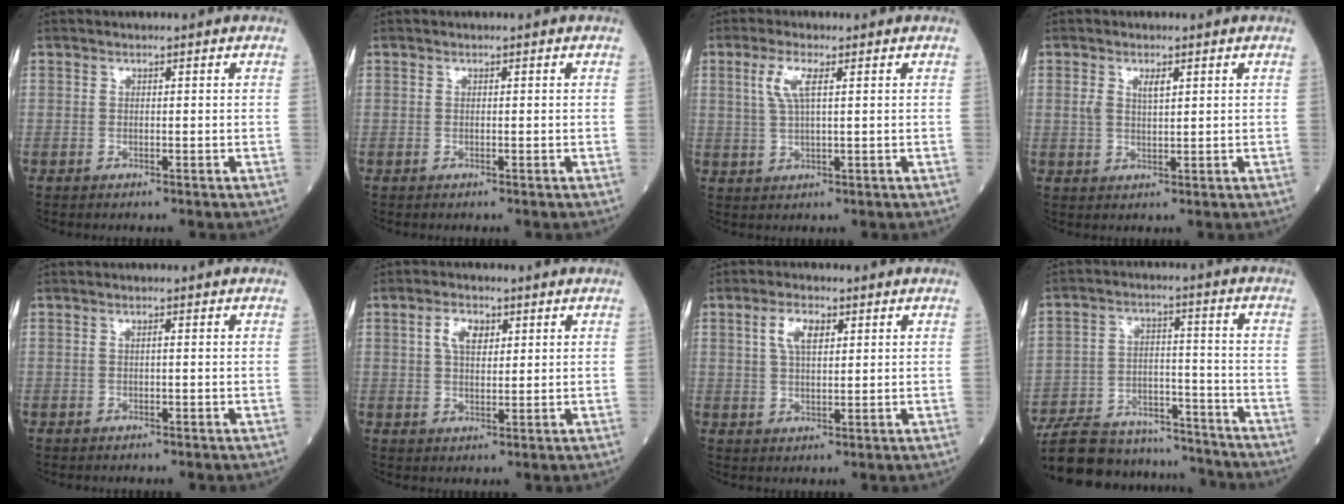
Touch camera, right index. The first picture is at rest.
{"total": 0.0}
{"total": 4.3, "force": [1.6, 0.8, 4.0], "torque": [-0.090, 0.007, 0.036]}
{"total": 3.0, "force": [1.2, 1.2, 2.5], "torque": [-0.053, 0.006, 0.026]}
{"total": 0.6, "force": [0.1, 0.0, 0.5], "torque": [-0.013, 0.001, 0.001]}
{"total": 4.3, "force": [1.7, 2.3, 3.2], "torque": [-0.063, 0.010, 0.031]}
{"total": 4.6, "force": [1.9, 1.9, 3.8], "torque": [-0.077, 0.008, 0.037]}
{"total": 17.8, "force": [-16.6, 4.8, 4.2], "torque": [-0.086, 0.020, -0.252]}